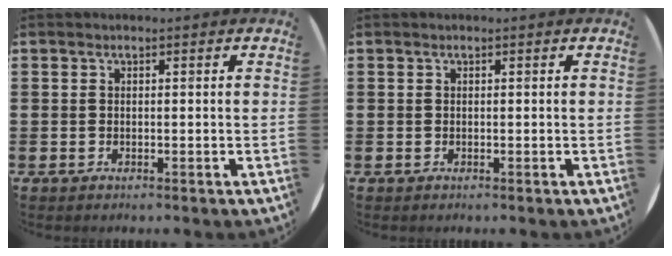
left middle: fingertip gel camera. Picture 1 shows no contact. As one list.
[{"total": 0.0}]